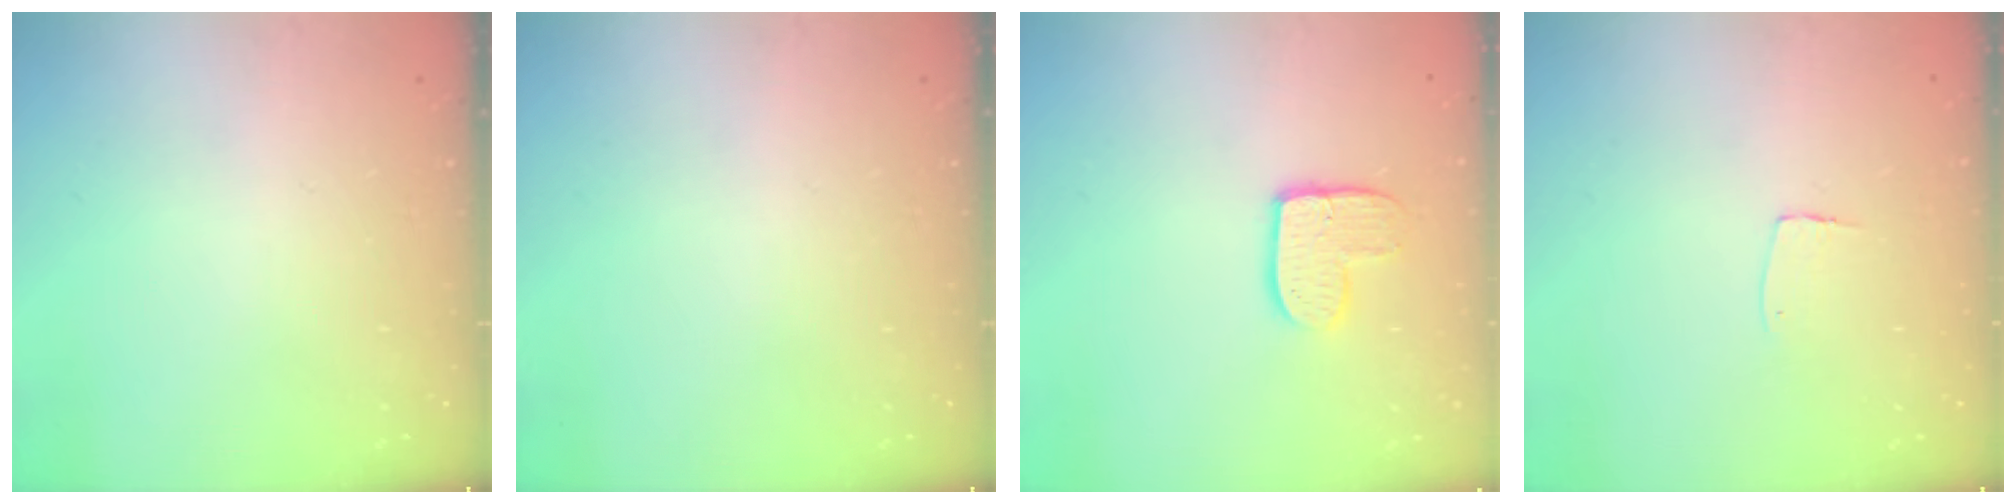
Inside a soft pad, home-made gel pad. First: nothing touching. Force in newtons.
{"total": 0.0}
{"total": 9.5, "press": 9.5, "slide": 0.3}
{"total": 5.4, "press": 5.4, "slide": 0.3}